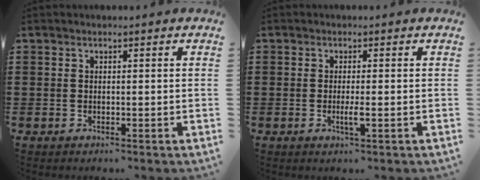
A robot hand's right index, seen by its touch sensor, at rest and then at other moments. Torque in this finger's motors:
{"motor_torque": [1.83, 0.31, 0.22, 0.11]}